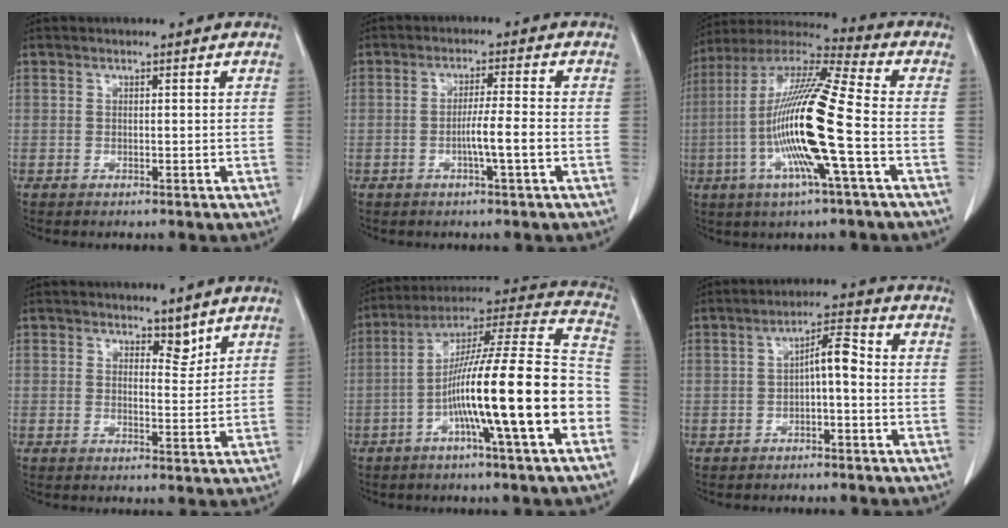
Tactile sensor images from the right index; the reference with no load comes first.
{"total": 4.5, "force": [-1.4, -0.5, 4.2], "torque": [-0.074, -0.001, -0.026]}
{"total": 18.2, "force": [-3.8, 0.3, 17.8], "torque": [-0.354, -0.006, -0.084]}
{"total": 2.6, "force": [2.2, 1.2, 0.9], "torque": [-0.007, -0.007, 0.034]}
{"total": 21.4, "force": [-6.5, 0.2, 20.4], "torque": [-0.300, 0.009, -0.115]}
{"total": 4.6, "force": [-0.5, 1.1, 4.4], "torque": [-0.071, 0.020, -0.009]}